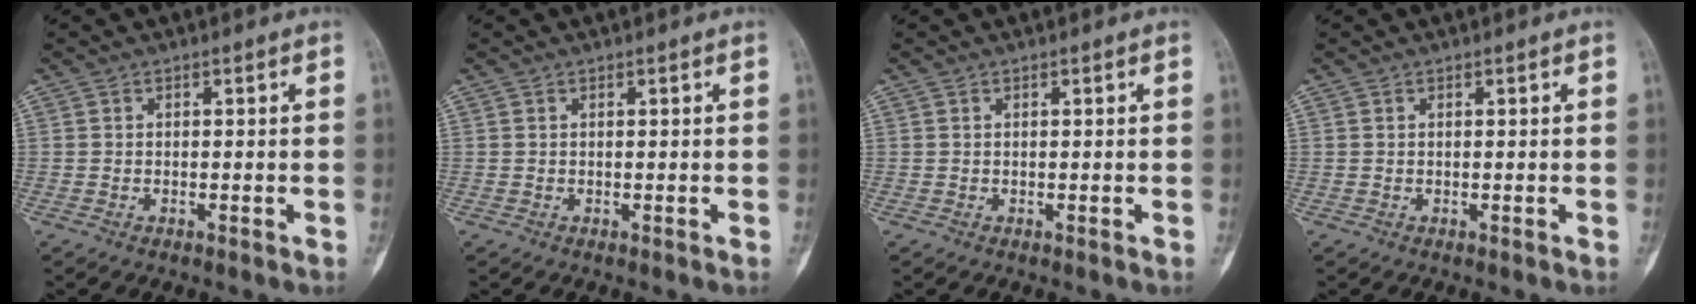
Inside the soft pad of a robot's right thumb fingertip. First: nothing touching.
{"total": 0.0}
{"total": 0.0}
{"total": 0.0}